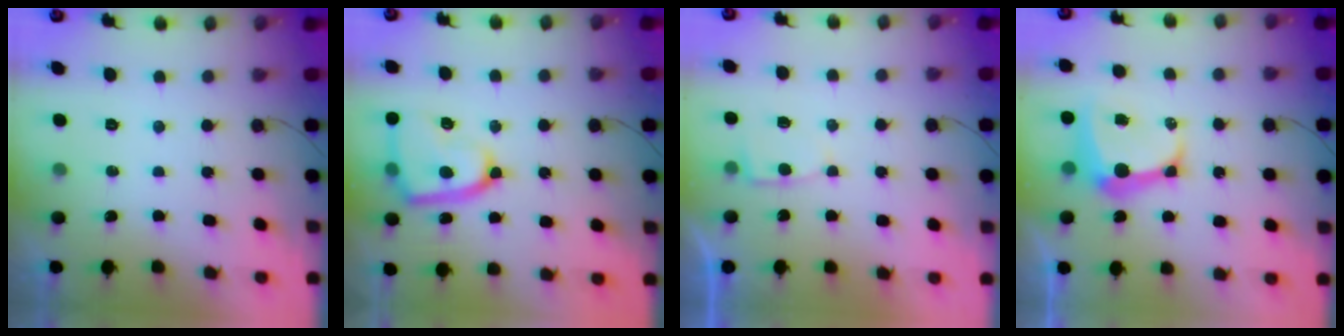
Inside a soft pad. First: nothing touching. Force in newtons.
{"total": 16.7, "press": 16.7, "slide": 1.3}
{"total": 3.5, "press": 3.5, "slide": 0.3}
{"total": 9.7, "press": 9.6, "slide": 1.0}